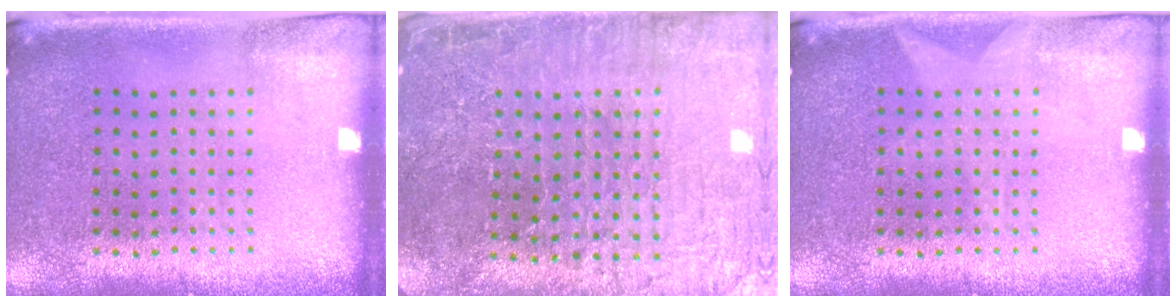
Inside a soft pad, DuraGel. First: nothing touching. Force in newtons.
{"total": 3.6, "press": 3.6, "slide": 0.5}
{"total": 0.8, "press": 0.8, "slide": 0.1}